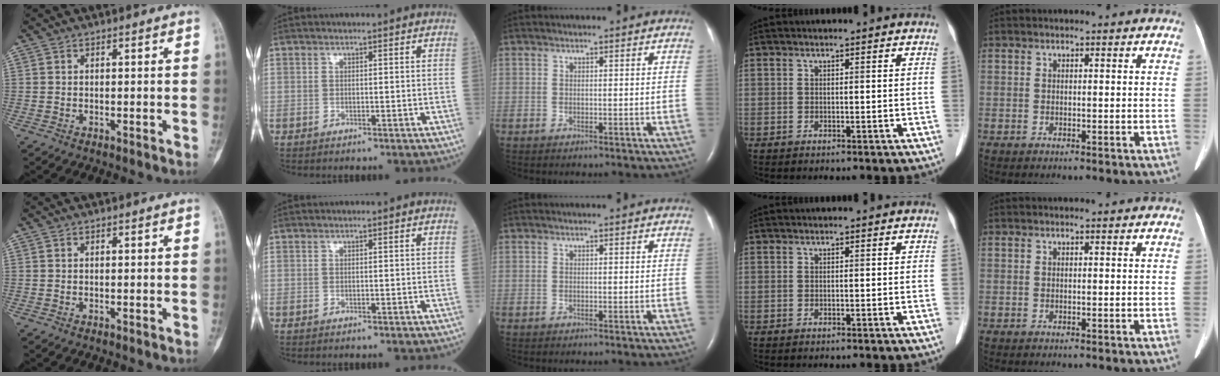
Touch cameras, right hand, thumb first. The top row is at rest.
{}